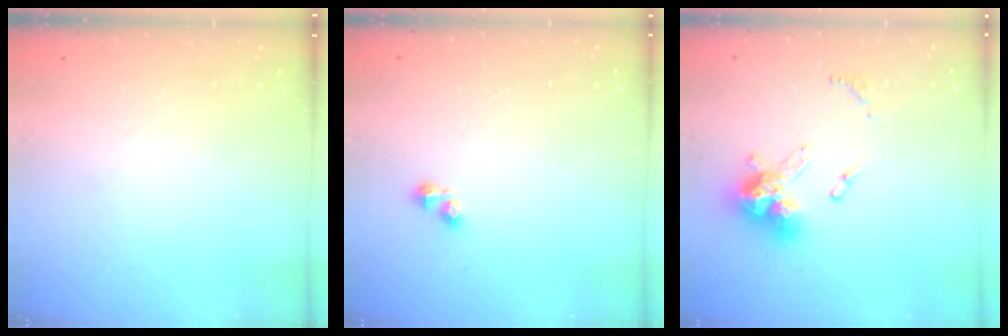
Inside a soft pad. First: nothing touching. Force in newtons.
{"total": 2.4, "press": 2.4, "slide": 0.4}
{"total": 12.6, "press": 12.6, "slide": 0.5}